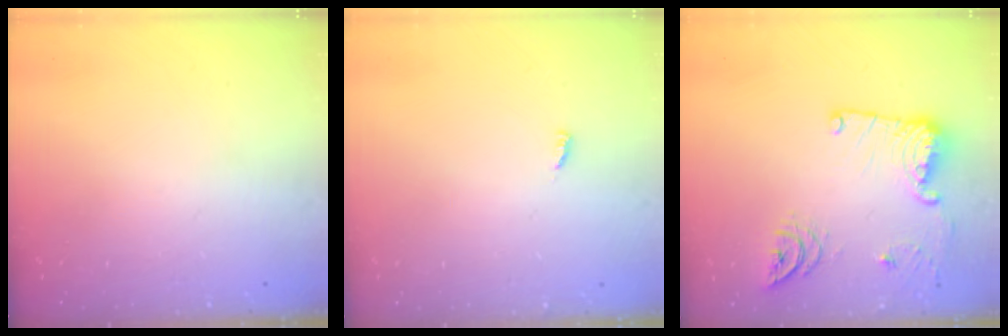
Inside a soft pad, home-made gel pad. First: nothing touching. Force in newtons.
{"total": 3.0, "press": 3.0, "slide": 0.0}
{"total": 15.7, "press": 15.5, "slide": 2.6}